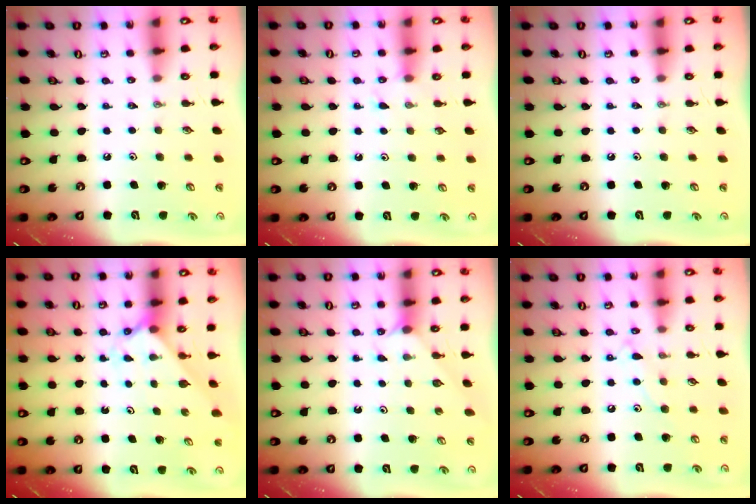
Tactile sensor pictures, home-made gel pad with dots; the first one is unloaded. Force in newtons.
{"total": 3.6, "press": 3.5, "slide": 0.4}
{"total": 0.0}
{"total": 2.3, "press": 2.3, "slide": 0.2}
{"total": 3.1, "press": 3.1, "slide": 0.3}
{"total": 8.3, "press": 8.2, "slide": 0.7}